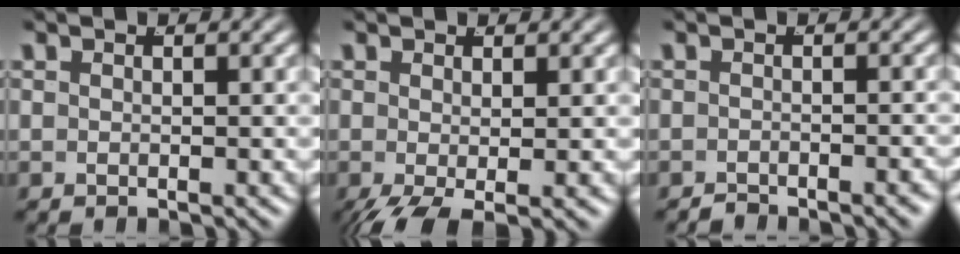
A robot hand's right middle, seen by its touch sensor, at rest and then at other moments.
{"total": 2.9, "force": [-1.8, 0.7, 2.2], "torque": [-0.036, -0.023, -0.014]}
{"total": 1.5, "force": [-1.4, -0.4, 0.1], "torque": [0.002, -0.004, -0.024]}